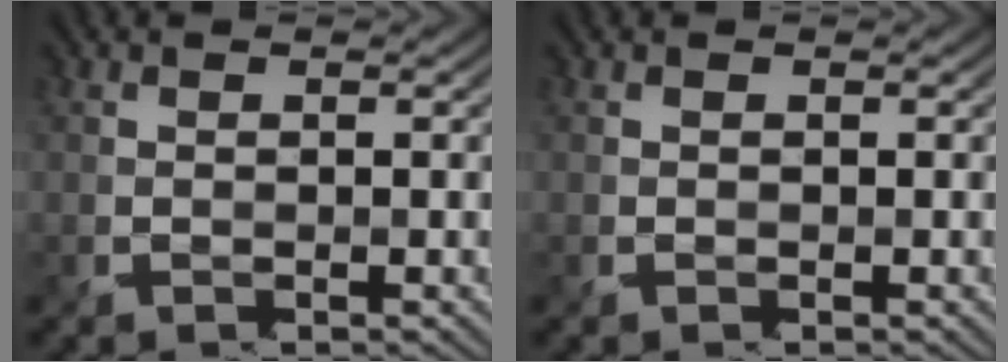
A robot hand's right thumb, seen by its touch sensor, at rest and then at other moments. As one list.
[{"total": 0.0}]